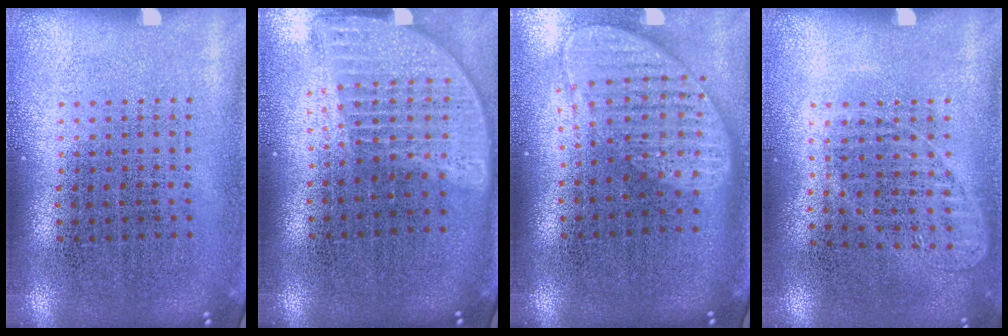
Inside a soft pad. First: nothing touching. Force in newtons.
{"total": 2.0, "press": 1.6, "slide": 1.2}
{"total": 2.0, "press": 1.6, "slide": 1.2}
{"total": 1.0, "press": 1.0, "slide": 0.3}